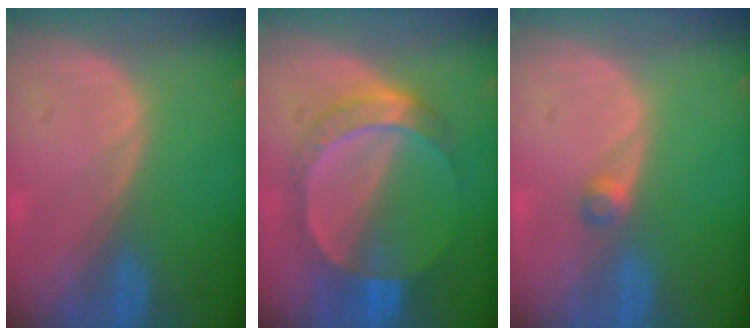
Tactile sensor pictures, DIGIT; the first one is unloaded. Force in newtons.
{"total": 6.8, "press": 6.8, "slide": 0.8}
{"total": 1.6, "press": 1.4, "slide": 0.8}